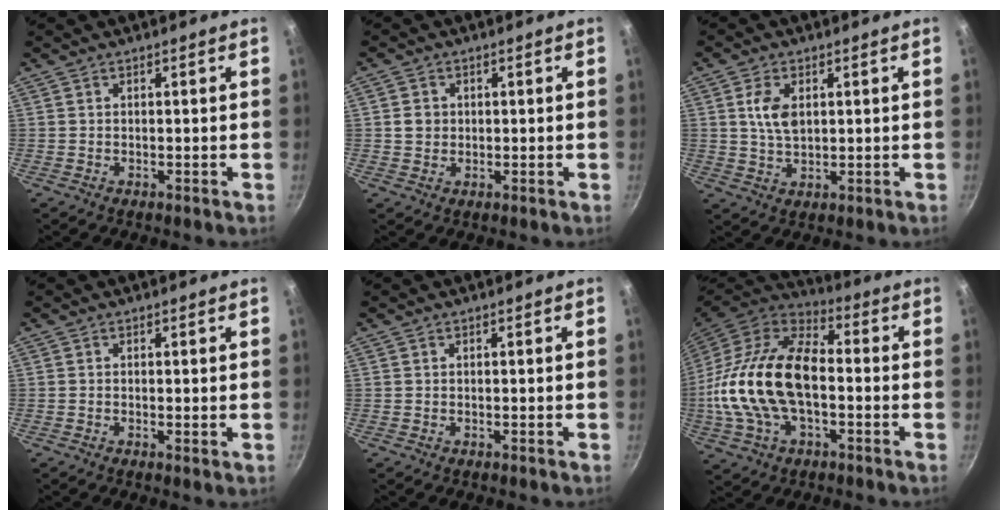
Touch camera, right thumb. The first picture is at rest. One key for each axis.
{"total": 2.9, "fx": 0.3, "fy": 2.7, "fz": 1.2, "tx": -0.011, "ty": 0.006, "tz": 0.003}
{"total": 5.8, "fx": 1.4, "fy": 3.5, "fz": 4.4, "tx": -0.078, "ty": -0.005, "tz": 0.029}
{"total": 0.6, "fx": 0.0, "fy": 0.1, "fz": 0.6, "tx": -0.011, "ty": -0.003, "tz": -0.002}
{"total": 0.0}
{"total": 23.1, "fx": -2.0, "fy": 13.3, "fz": 18.8, "tx": -0.353, "ty": 0.034, "tz": -0.045}